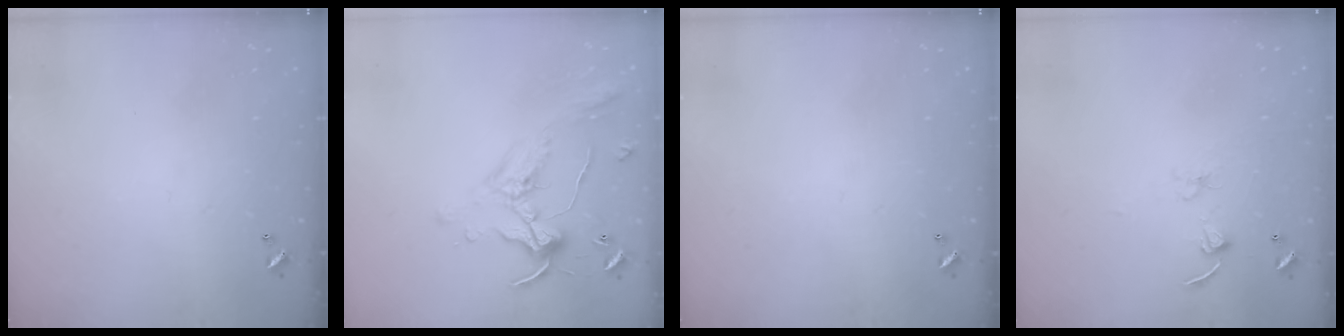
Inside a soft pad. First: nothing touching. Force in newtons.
{"total": 0.7, "press": 0.5, "slide": 0.4}
{"total": 0.0}
{"total": 2.7, "press": 2.7, "slide": 0.2}